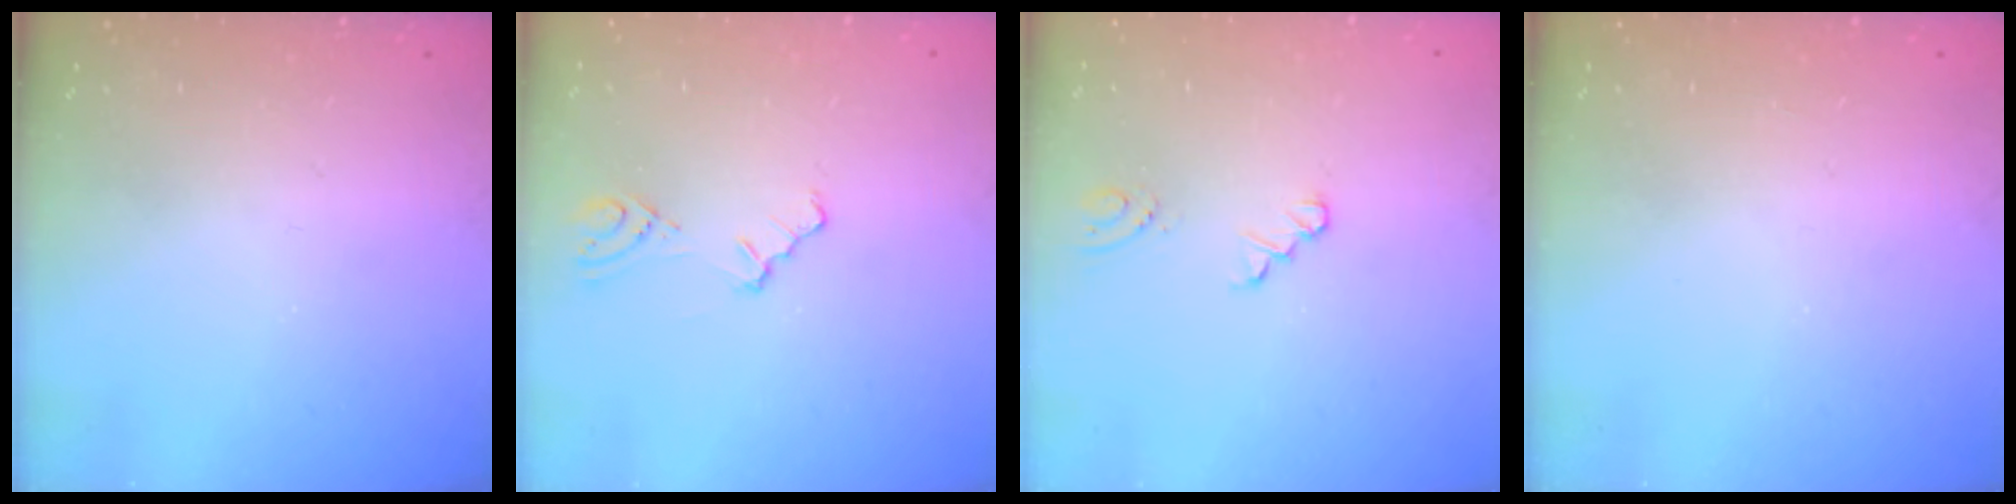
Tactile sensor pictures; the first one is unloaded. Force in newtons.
{"total": 3.0, "press": 3.0, "slide": 0.4}
{"total": 0.0}
{"total": 0.0}